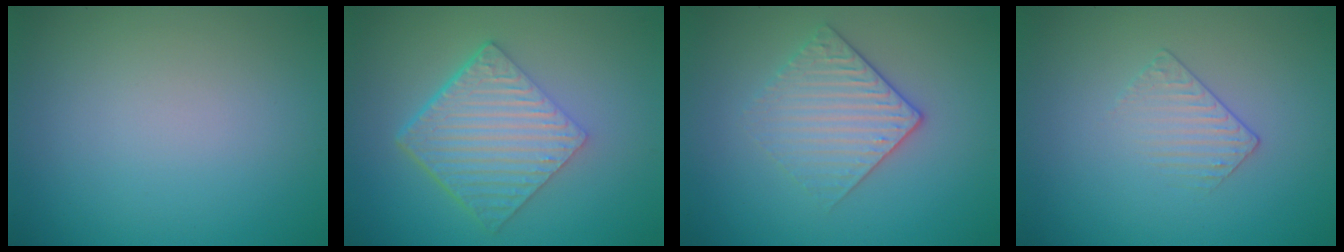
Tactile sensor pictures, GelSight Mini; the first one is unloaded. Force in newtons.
{"total": 6.4, "press": 4.3, "slide": 4.8}
{"total": 3.1, "press": 2.8, "slide": 1.3}
{"total": 1.3, "press": 0.6, "slide": 1.1}